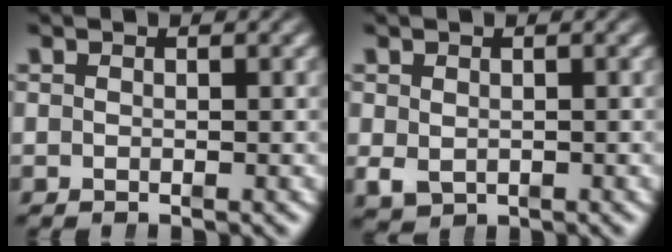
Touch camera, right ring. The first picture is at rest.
{"total": 1.7, "force": [-0.5, 1.3, 1.0], "torque": [-0.028, -0.021, 0.008]}